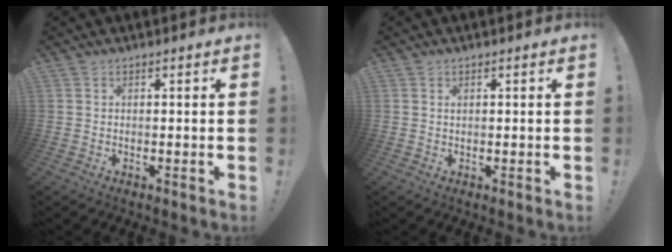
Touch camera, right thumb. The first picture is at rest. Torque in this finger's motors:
{"motor_torque": [0.27, -0.43, -0.19, -0.27, 0.01]}